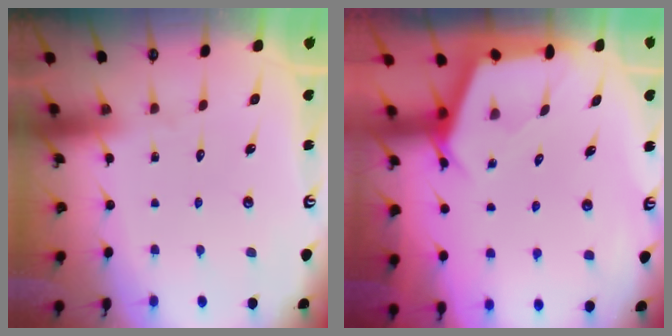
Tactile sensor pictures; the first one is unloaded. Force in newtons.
{"total": 2.9, "press": 2.9, "slide": 0.4}